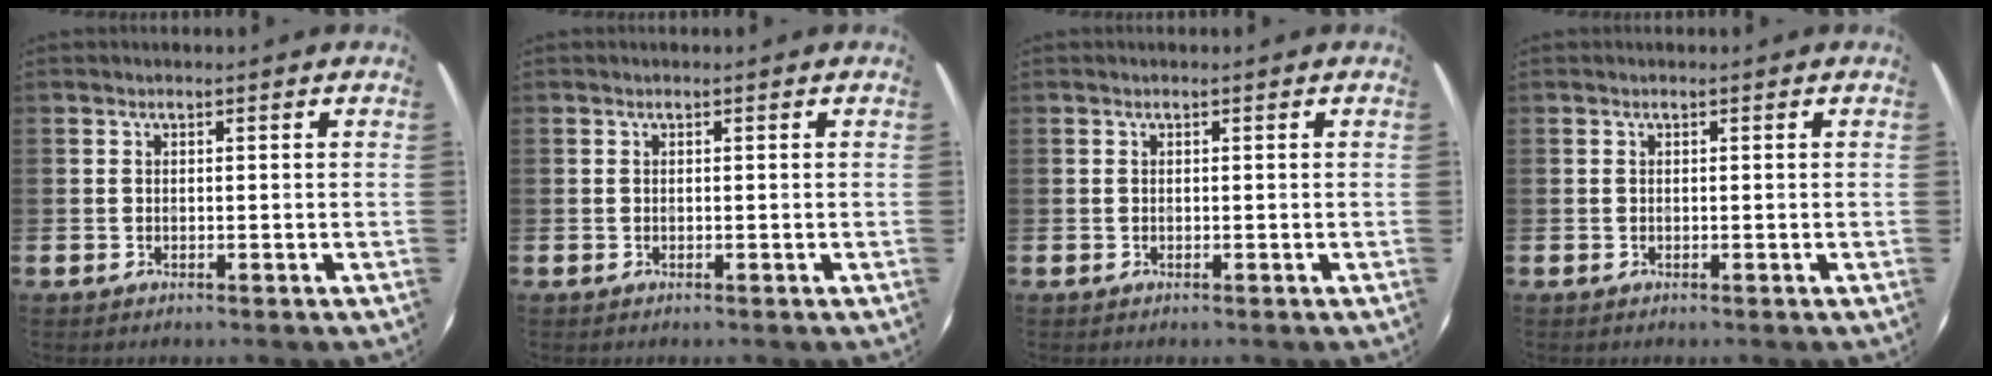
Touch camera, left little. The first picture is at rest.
{"total": 0.0}
{"total": 0.0}
{"total": 0.0}